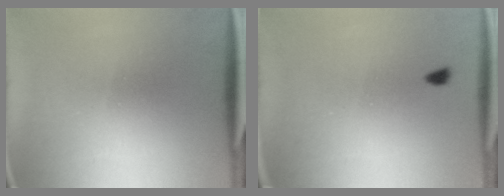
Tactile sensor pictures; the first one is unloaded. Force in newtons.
{"total": 1.1}